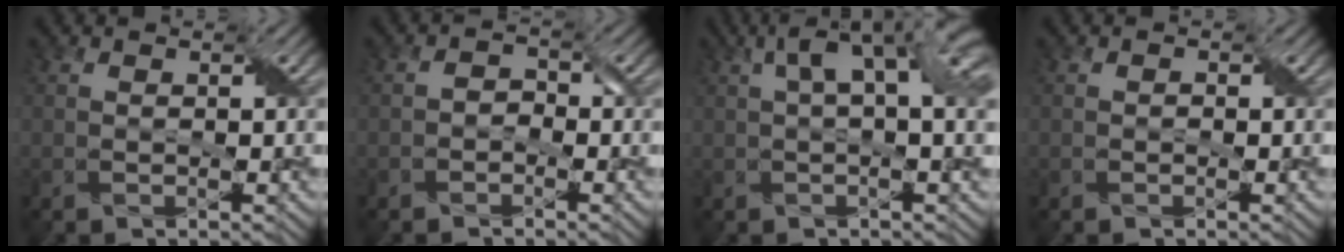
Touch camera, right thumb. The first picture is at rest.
{"total": 1.5, "force": [-1.0, 1.0, 0.6], "torque": [-0.014, 0.006, -0.023]}
{"total": 9.4, "force": [2.5, 3.2, 8.5], "torque": [-0.147, 0.021, 0.040]}
{"total": 0.5, "force": [-0.2, 0.4, 0.2], "torque": [-0.001, -0.001, -0.005]}